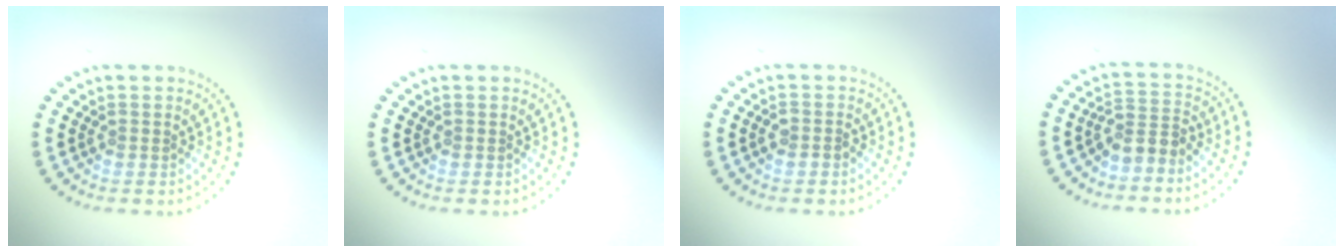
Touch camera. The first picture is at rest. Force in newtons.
{"total": 0.0}
{"total": 1.2, "press": 1.1, "slide": 0.6}
{"total": 2.5, "press": 1.8, "slide": 1.7}